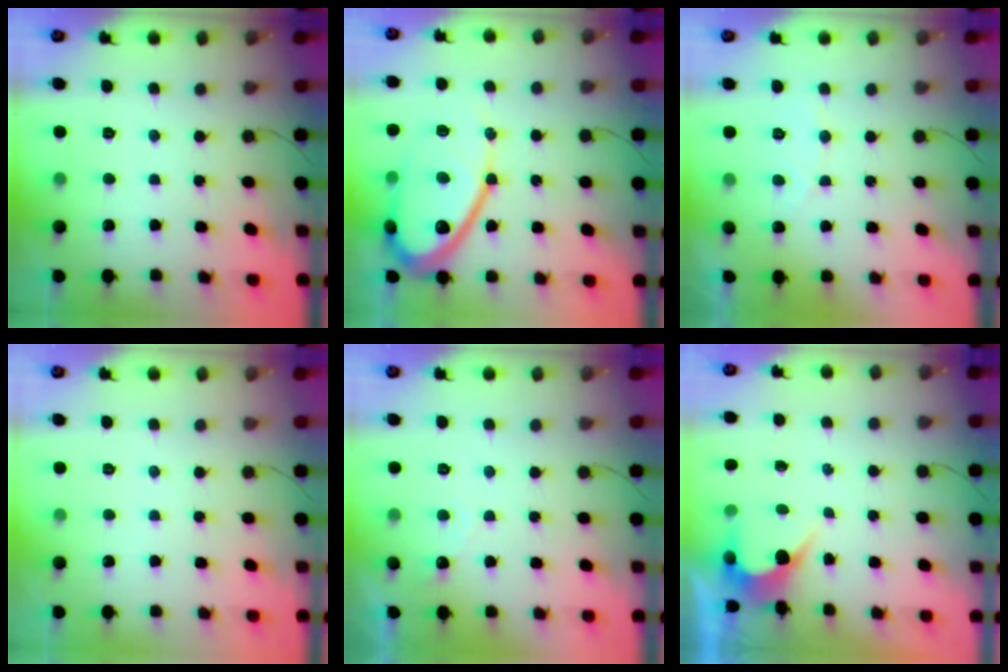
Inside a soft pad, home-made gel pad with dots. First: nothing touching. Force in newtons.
{"total": 16.5, "press": 16.5, "slide": 1.1}
{"total": 3.5, "press": 3.5, "slide": 0.2}
{"total": 0.0}
{"total": 2.7, "press": 2.7, "slide": 0.1}
{"total": 3.6, "press": 3.6, "slide": 0.2}